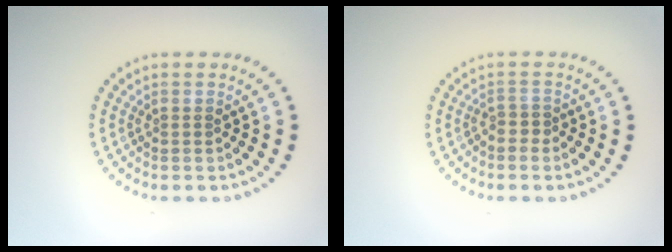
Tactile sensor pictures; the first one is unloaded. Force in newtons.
{"total": 1.1, "press": 0.7, "slide": 0.9}